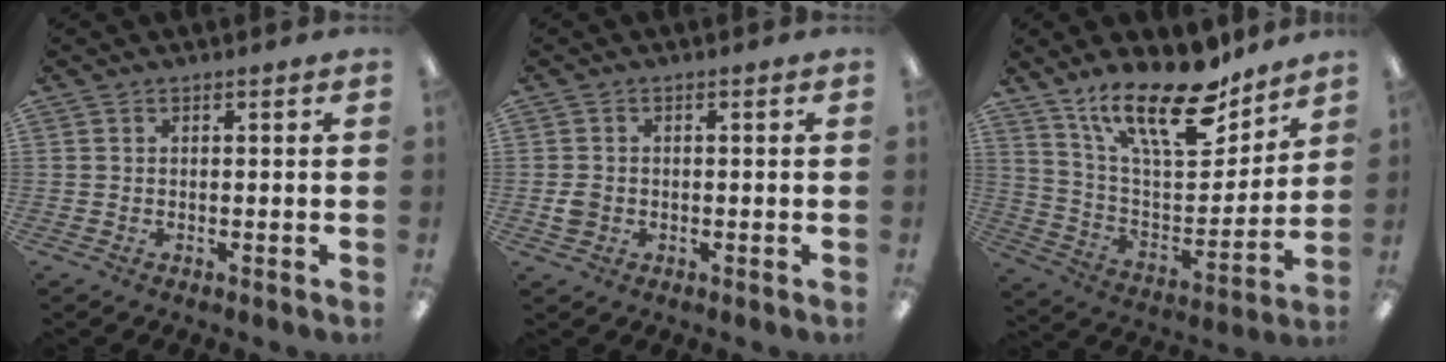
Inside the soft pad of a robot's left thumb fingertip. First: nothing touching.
{"total": 2.4, "force": [-0.6, 2.1, 1.2], "torque": [-0.020, 0.005, -0.011]}
{"total": 22.3, "force": [15.5, 8.3, 13.7], "torque": [-0.221, -0.099, 0.266]}